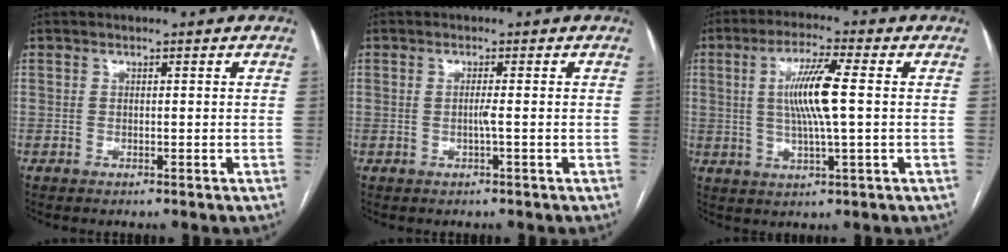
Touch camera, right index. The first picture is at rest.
{"total": 1.2, "force": [-0.2, -0.3, 1.1], "torque": [-0.020, 0.000, -0.006]}
{"total": 8.8, "force": [1.0, 0.3, 8.7], "torque": [-0.170, 0.000, 0.017]}